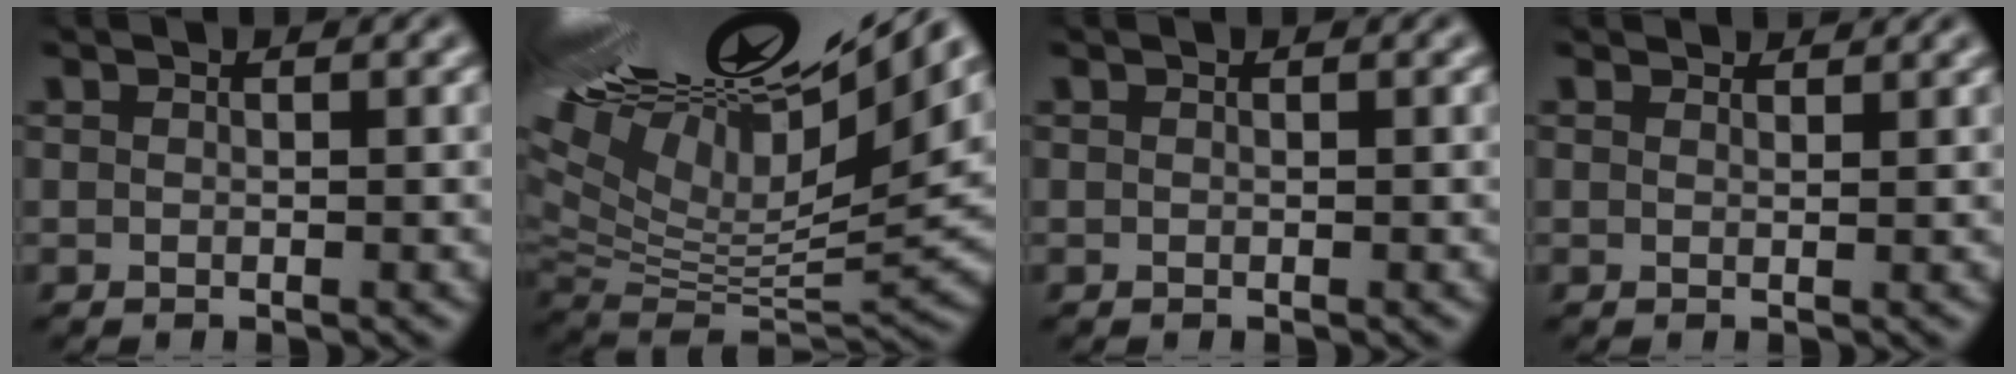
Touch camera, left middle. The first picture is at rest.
{"total": 18.7, "force": [10.8, 5.7, 14.1], "torque": [-0.275, 0.040, 0.183]}
{"total": 0.0}
{"total": 1.8, "force": [1.7, 0.3, 0.3], "torque": [-0.013, -0.001, 0.020]}